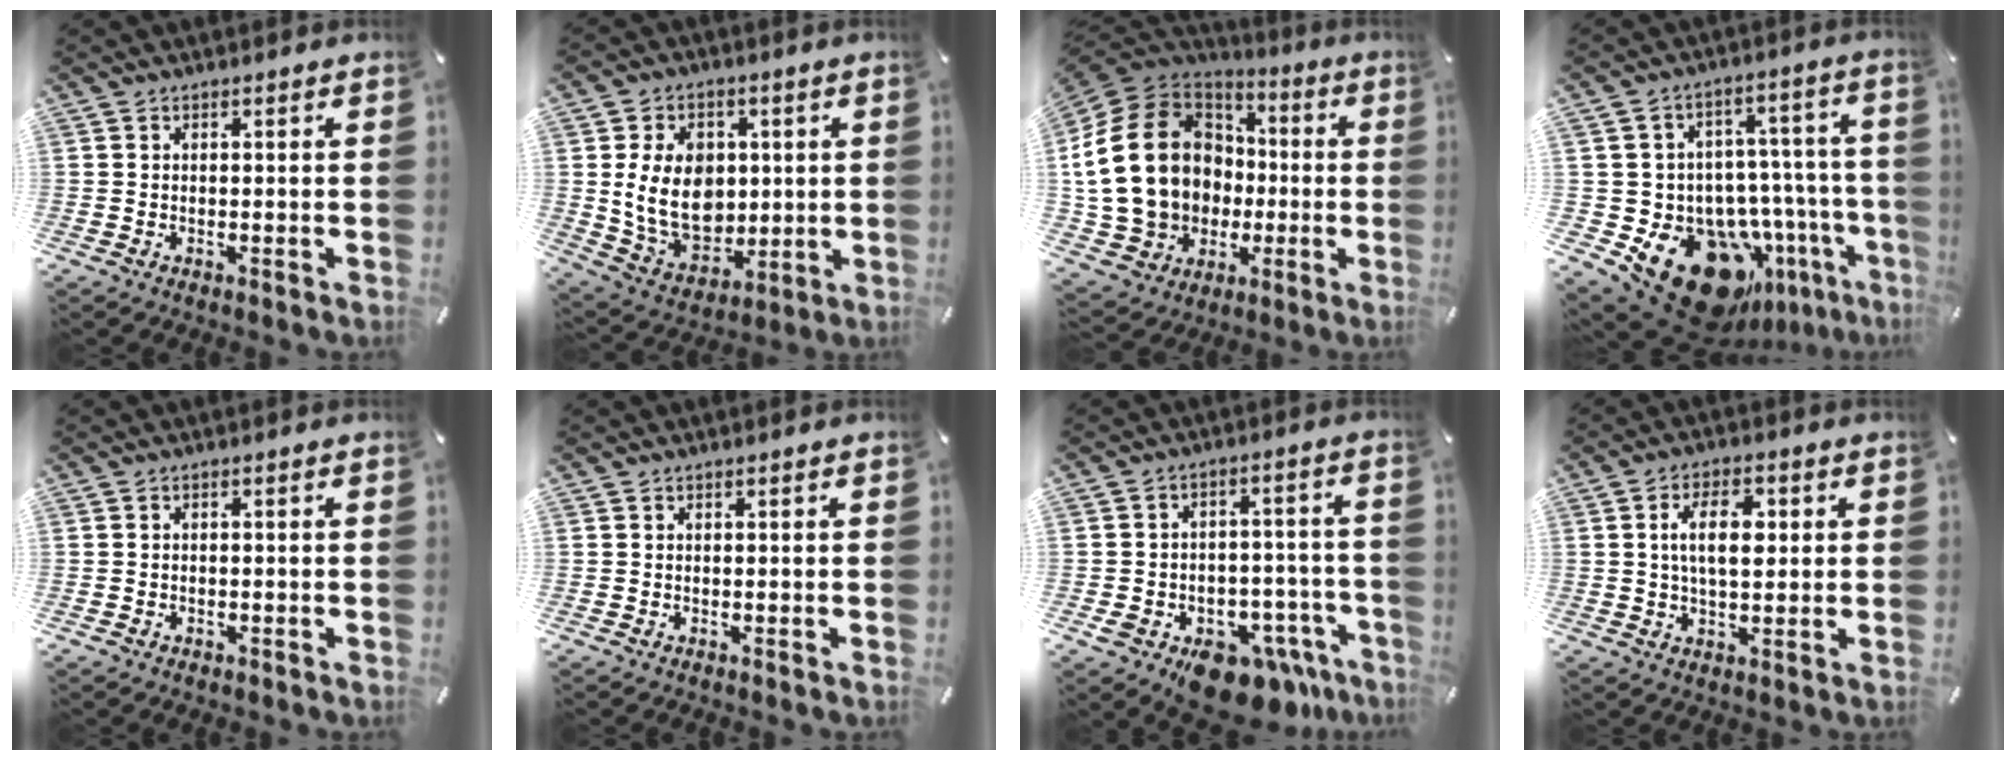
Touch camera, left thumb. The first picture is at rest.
{"total": 14.8, "force": [1.3, 11.8, 8.9], "torque": [-0.193, 0.000, 0.026]}
{"total": 24.1, "force": [0.8, 19.7, 13.8], "torque": [-0.316, 0.005, 0.040]}
{"total": 23.1, "force": [-12.5, 14.3, 13.2], "torque": [-0.176, 0.060, -0.171]}
{"total": 0.9, "force": [-0.5, 0.7, 0.3], "torque": [-0.006, 0.003, -0.012]}
{"total": 0.0}
{"total": 11.9, "force": [-6.9, 7.8, 5.8], "torque": [-0.048, 0.047, -0.103]}
{"total": 8.8, "force": [1.7, 4.9, 7.2], "torque": [-0.127, 0.005, 0.022]}